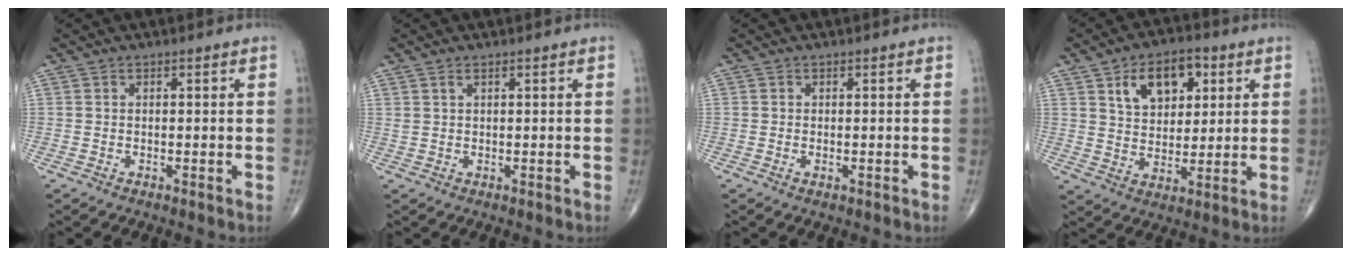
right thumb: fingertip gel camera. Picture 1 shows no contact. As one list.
[{"total": 1.2, "force": [0.8, 0.4, 0.7], "torque": [-0.015, 0.003, 0.020]}, {"total": 0.7, "force": [-0.2, 0.3, 0.5], "torque": [-0.010, -0.002, -0.003]}, {"total": 11.6, "force": [4.8, 7.3, 7.7], "torque": [-0.086, -0.010, 0.080]}]